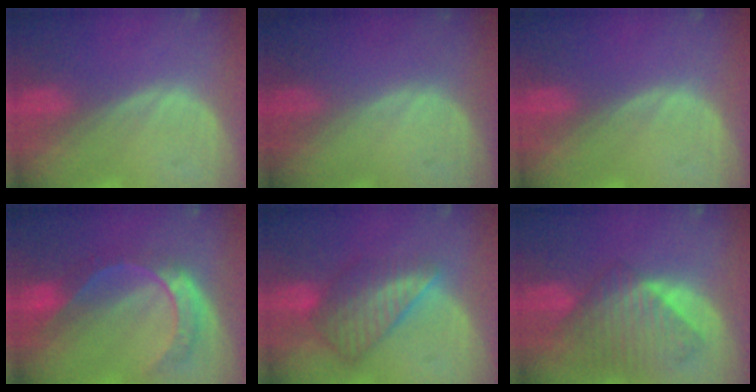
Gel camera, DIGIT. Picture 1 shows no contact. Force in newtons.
{"total": 0.0}
{"total": 0.0}
{"total": 8.3, "press": 6.9, "slide": 4.6}
{"total": 8.1, "press": 7.2, "slide": 3.8}
{"total": 9.5, "press": 8.4, "slide": 4.6}